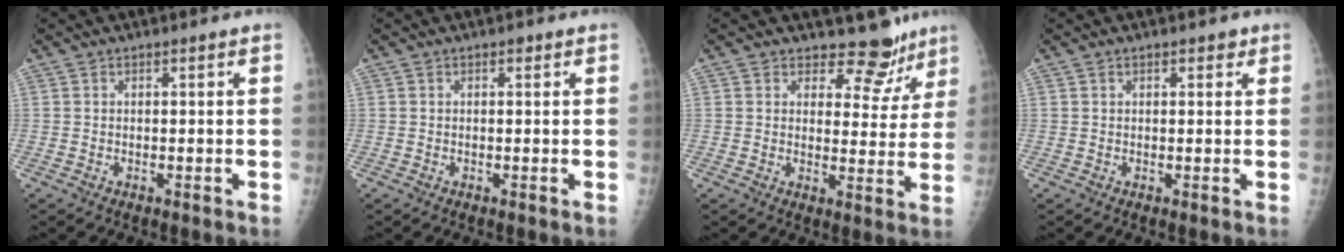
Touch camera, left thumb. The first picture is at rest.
{"total": 0.7, "force": [0.4, 0.4, 0.4], "torque": [0.000, 0.000, 0.002]}
{"total": 7.9, "force": [6.9, 3.8, 0.6], "torque": [0.028, -0.058, 0.080]}
{"total": 1.4, "force": [0.8, 0.7, 0.9], "torque": [-0.003, -0.001, 0.008]}